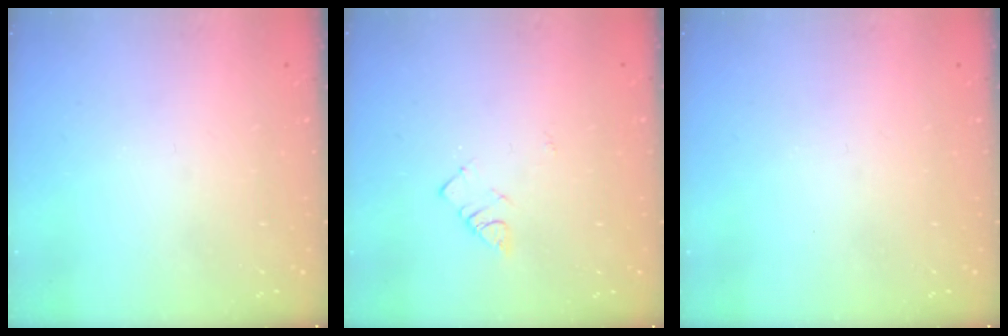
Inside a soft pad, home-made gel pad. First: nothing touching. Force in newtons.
{"total": 2.8, "press": 2.7, "slide": 0.4}
{"total": 0.0}